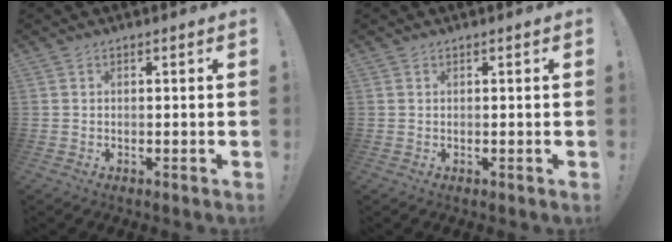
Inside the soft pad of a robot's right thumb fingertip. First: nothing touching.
{"total": 0.0}